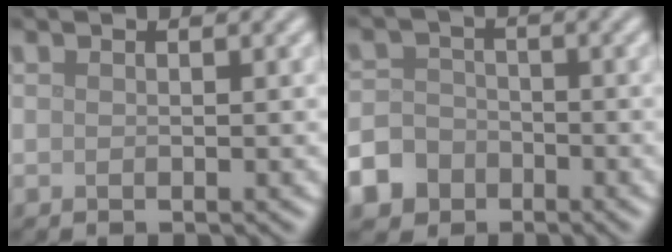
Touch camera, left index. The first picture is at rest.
{"total": 6.3, "force": [-3.8, 4.7, 1.4], "torque": [-0.019, -0.016, -0.081]}